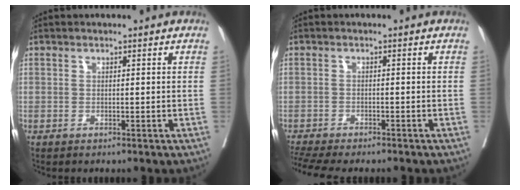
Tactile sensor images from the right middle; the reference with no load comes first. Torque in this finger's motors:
{"motor_torque": [1.01, -1.12, 0.14, 0.11]}